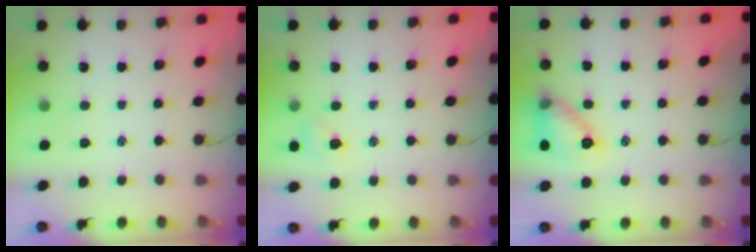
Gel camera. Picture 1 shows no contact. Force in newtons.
{"total": 5.3, "press": 5.1, "slide": 1.3}
{"total": 11.3, "press": 11.3, "slide": 0.4}